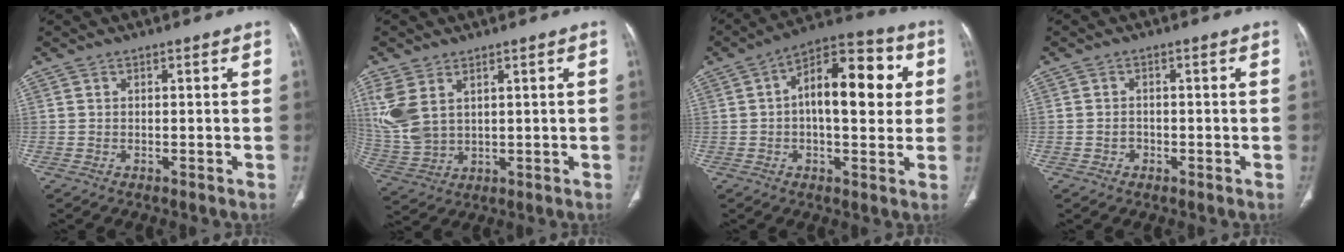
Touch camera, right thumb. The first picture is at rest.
{"total": 9.9, "force": [3.9, 6.0, 6.8], "torque": [-0.163, -0.009, 0.097]}
{"total": 16.4, "force": [2.4, 7.8, 14.2], "torque": [-0.185, 0.026, 0.028]}
{"total": 1.6, "force": [-0.7, 1.4, 0.4], "torque": [-0.001, 0.008, -0.012]}